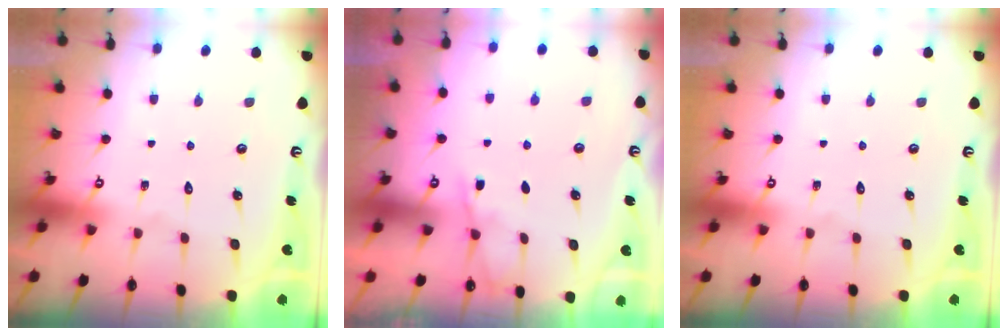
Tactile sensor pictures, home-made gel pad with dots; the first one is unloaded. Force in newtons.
{"total": 4.0, "press": 3.9, "slide": 0.6}
{"total": 0.0}